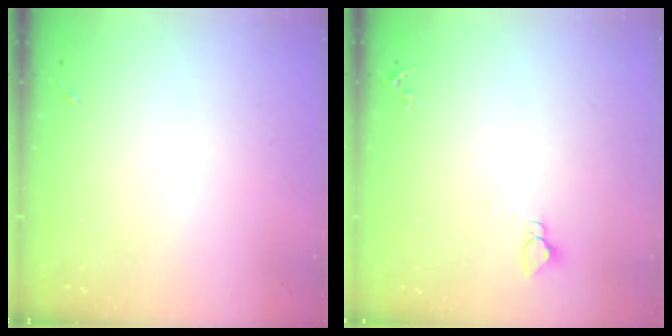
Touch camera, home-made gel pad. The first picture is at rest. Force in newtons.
{"total": 2.7, "press": 2.7, "slide": 0.1}